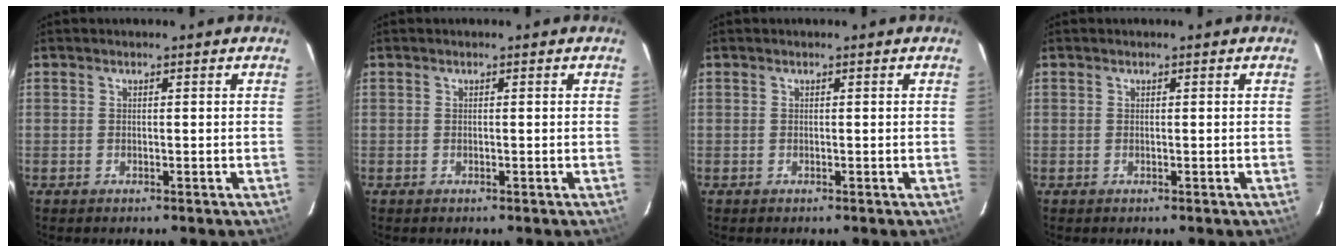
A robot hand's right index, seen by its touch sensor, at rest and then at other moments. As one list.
[{"total": 0.0}, {"total": 0.0}, {"total": 0.0}]